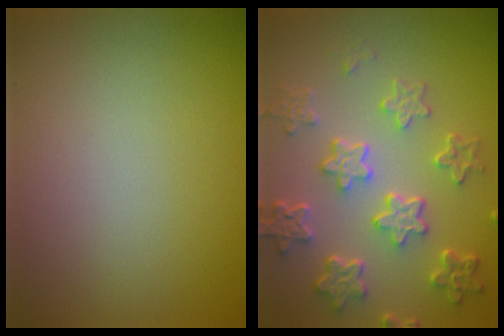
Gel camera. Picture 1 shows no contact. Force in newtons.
{"total": 5.9, "press": 4.4, "slide": 3.9}